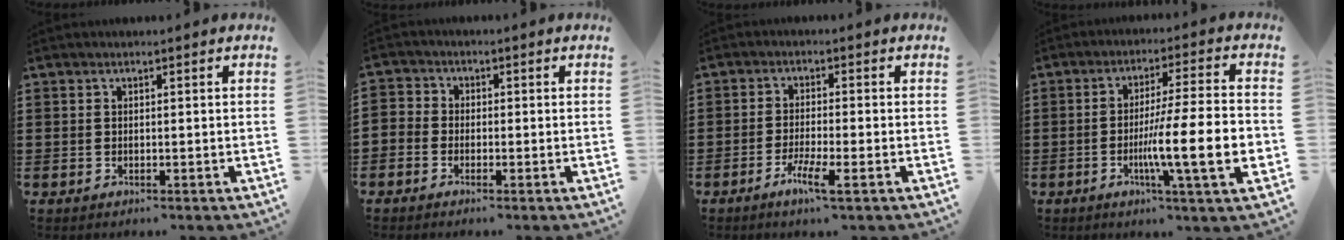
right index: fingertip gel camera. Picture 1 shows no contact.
{"total": 1.7, "force": [-1.3, 1.2, 0.1], "torque": [-0.009, 0.004, -0.030]}
{"total": 4.2, "force": [-2.4, 0.0, 3.5], "torque": [-0.071, -0.012, -0.044]}
{"total": 13.0, "force": [-3.2, 1.1, 12.6], "torque": [-0.221, -0.018, -0.062]}